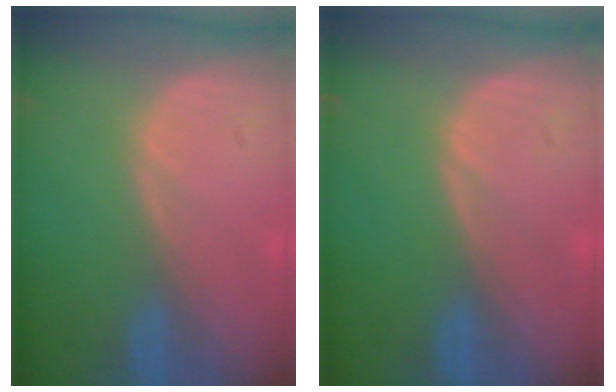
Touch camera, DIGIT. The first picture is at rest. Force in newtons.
{"total": 0.0}